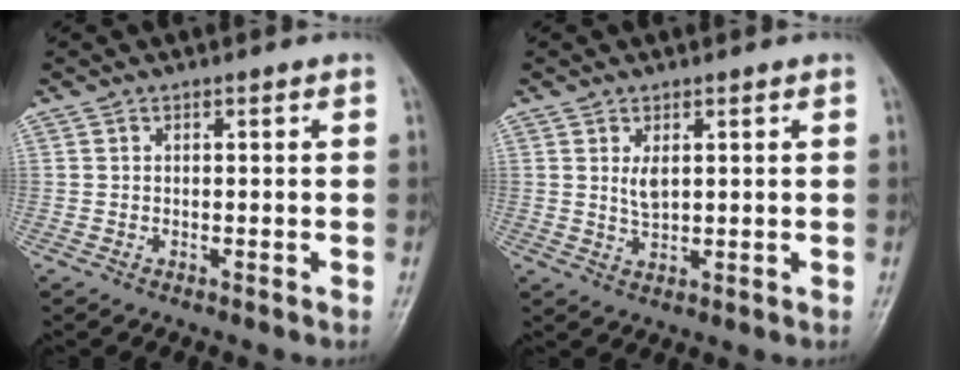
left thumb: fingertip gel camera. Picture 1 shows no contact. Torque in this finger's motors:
{"motor_torque": [-0.17, 0.18, 0.06, -0.04, 0.00]}